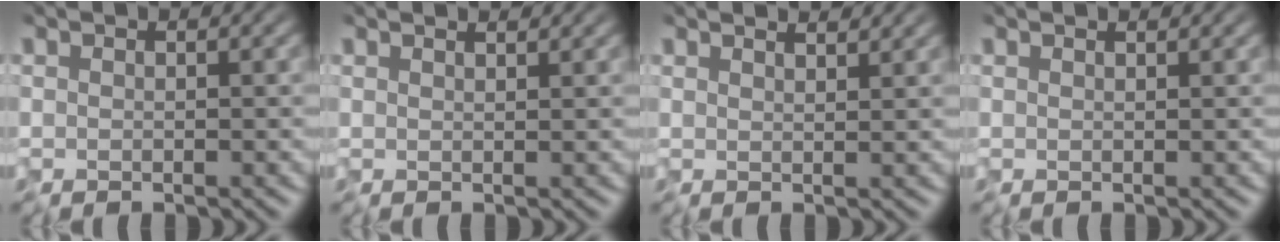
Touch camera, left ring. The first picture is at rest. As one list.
[{"total": 2.4, "force": [1.8, 0.7, 1.3], "torque": [-0.011, 0.013, 0.004]}, {"total": 3.4, "force": [2.8, 1.0, 1.7], "torque": [-0.016, 0.014, 0.014]}, {"total": 1.4, "force": [1.1, 0.4, 0.8], "torque": [-0.005, 0.004, 0.001]}]